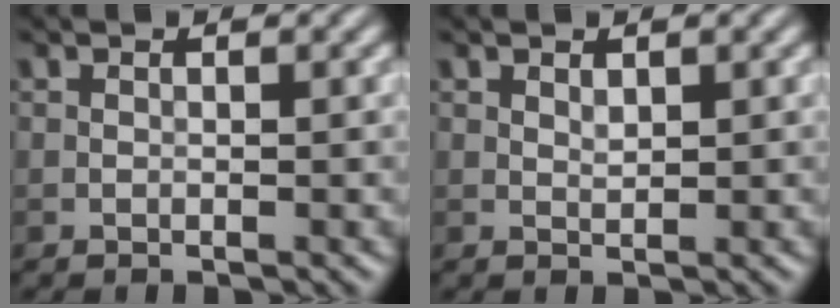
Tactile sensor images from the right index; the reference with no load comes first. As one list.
[{"total": 0.7, "force": [0.4, 0.3, 0.4], "torque": [-0.010, -0.003, 0.009]}]